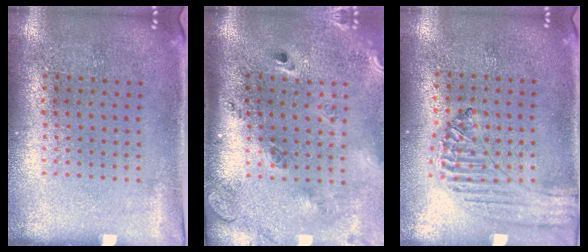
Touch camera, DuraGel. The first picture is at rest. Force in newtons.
{"total": 2.9, "press": 2.0, "slide": 2.1}
{"total": 0.8, "press": 0.8, "slide": 0.1}